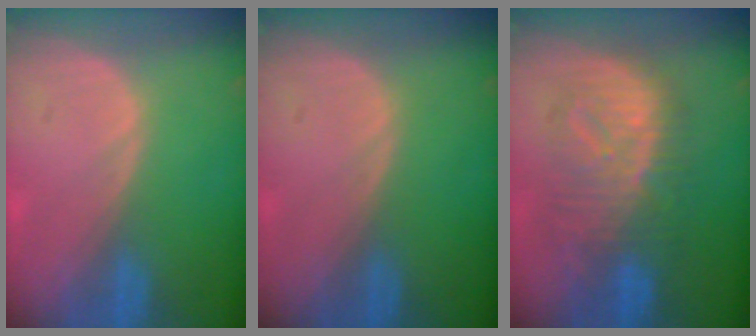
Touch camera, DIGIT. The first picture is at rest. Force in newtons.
{"total": 0.0}
{"total": 9.8, "press": 9.8, "slide": 0.6}